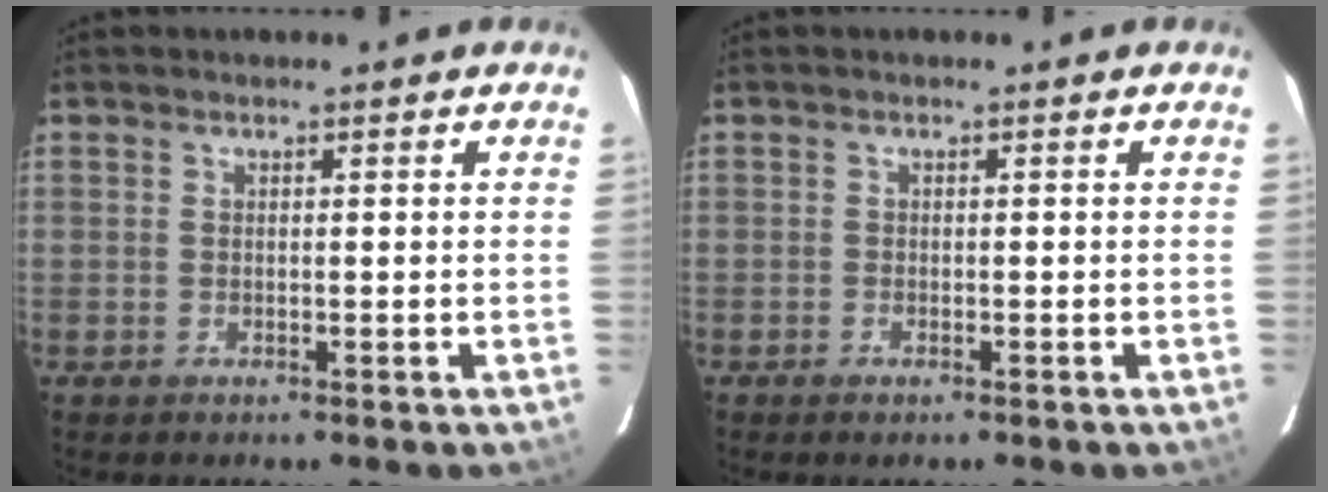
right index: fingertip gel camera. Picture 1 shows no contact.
{"total": 0.8, "force": [-0.6, 0.4, 0.3], "torque": [-0.006, -0.003, -0.012]}